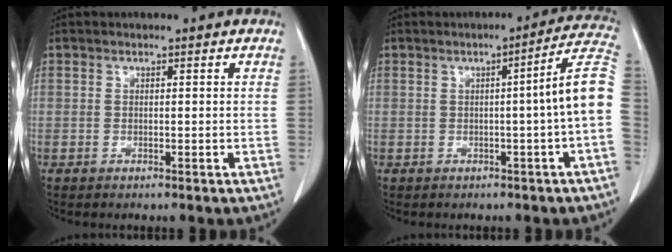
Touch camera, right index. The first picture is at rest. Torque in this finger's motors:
{"motor_torque": [0.49, -0.19, 0.36, 0.08]}